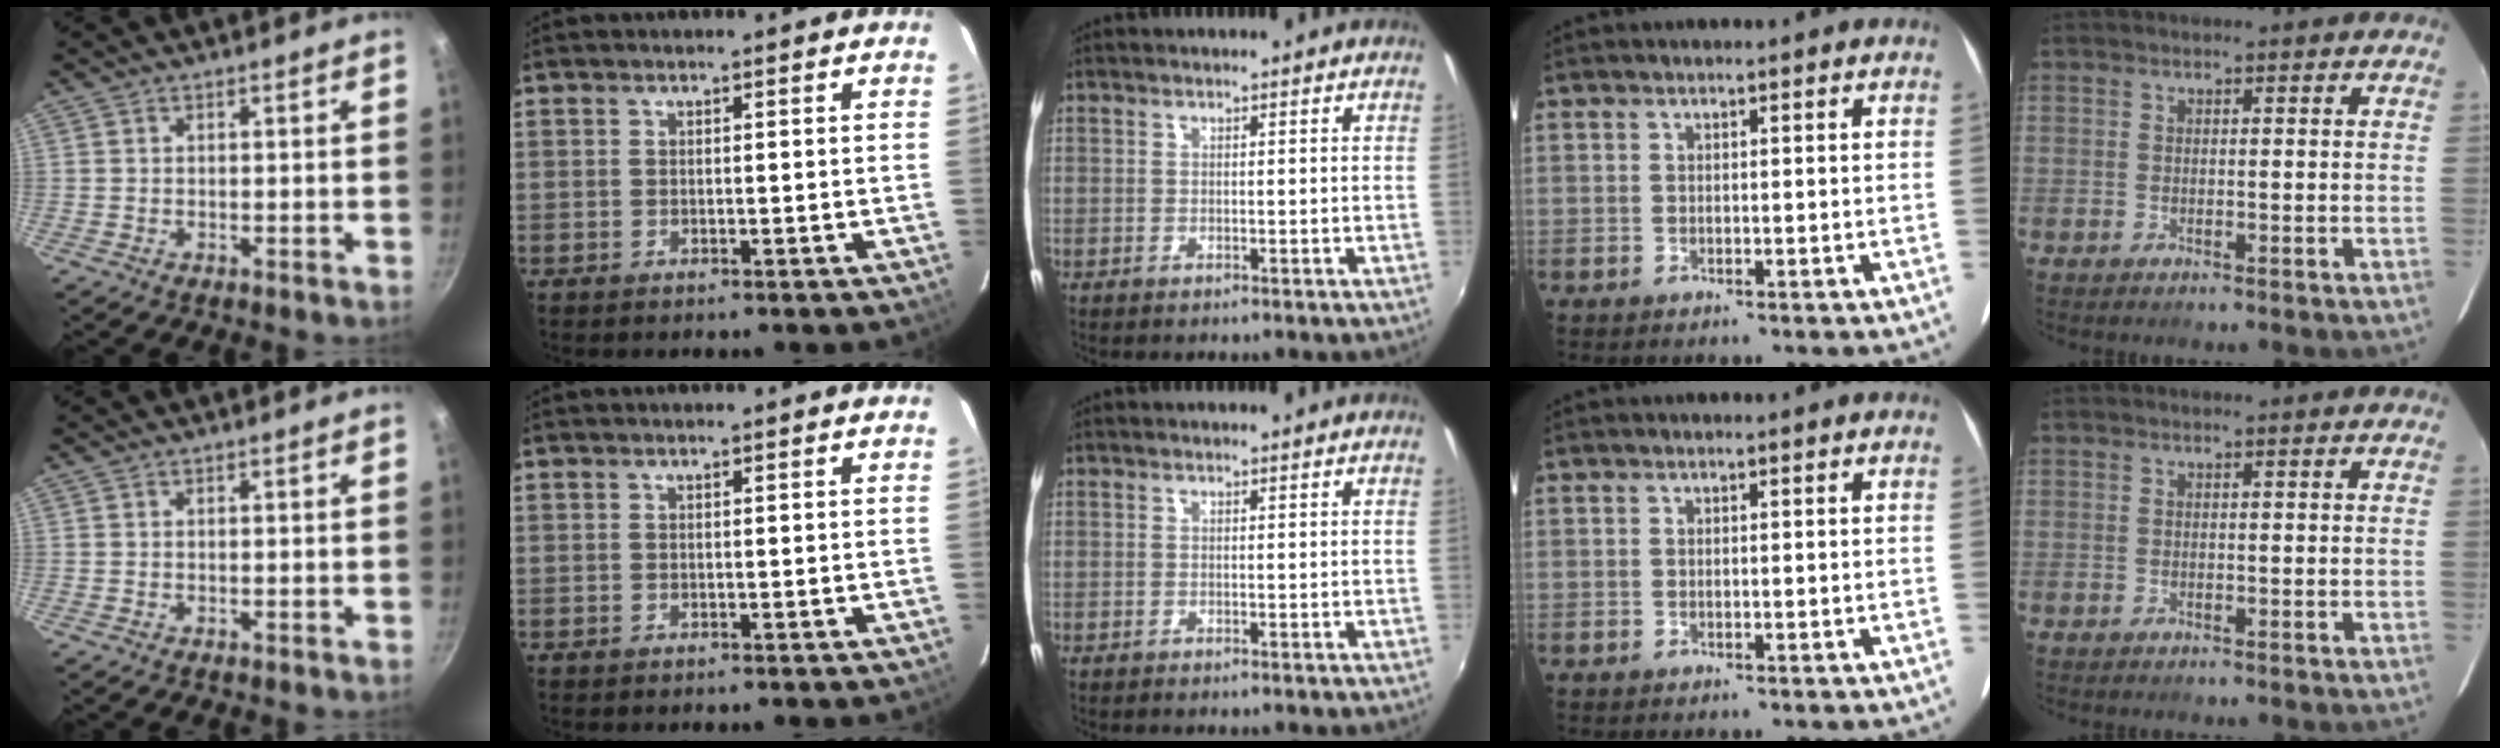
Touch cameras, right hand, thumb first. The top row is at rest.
{}